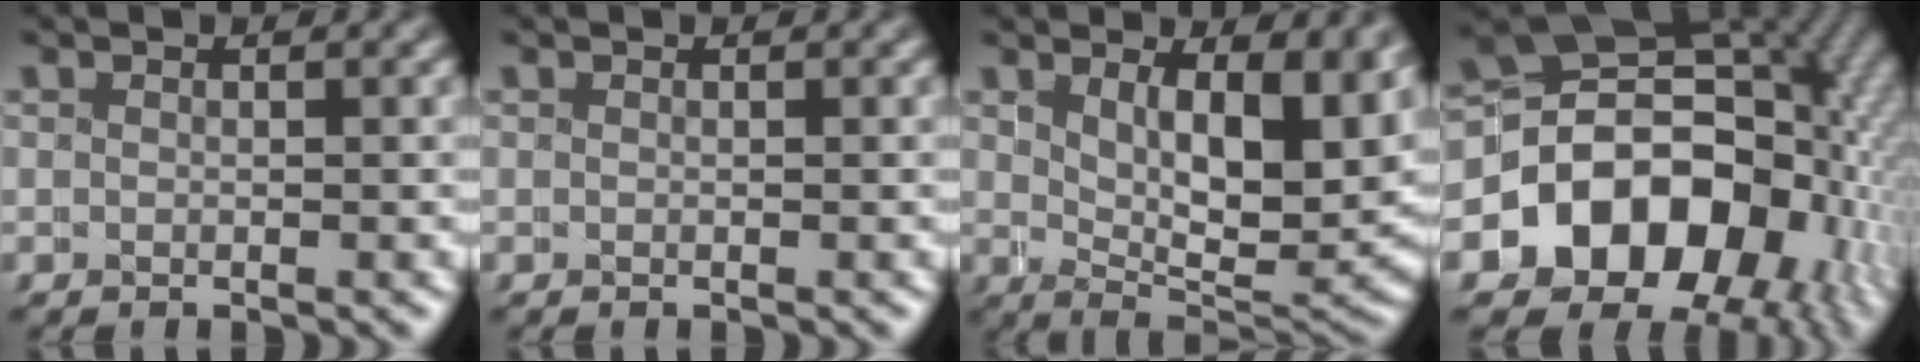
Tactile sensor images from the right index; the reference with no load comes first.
{"total": 0.0}
{"total": 9.2, "force": [2.5, 3.1, 8.3], "torque": [-0.100, -0.009, 0.041]}
{"total": 24.3, "force": [-2.3, 19.1, 14.9], "torque": [-0.286, -0.060, -0.035]}